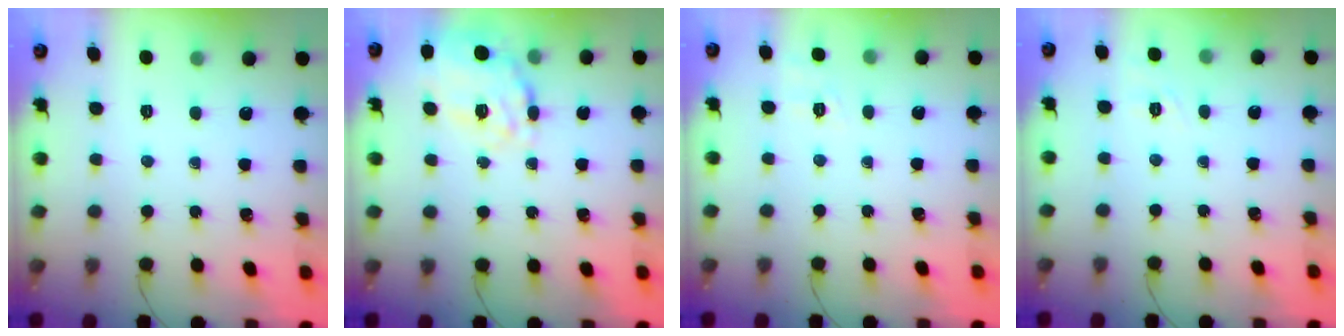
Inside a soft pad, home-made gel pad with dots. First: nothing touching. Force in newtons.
{"total": 21.2, "press": 21.0, "slide": 2.9}
{"total": 1.9, "press": 0.8, "slide": 1.7}
{"total": 1.8, "press": 0.3, "slide": 1.8}